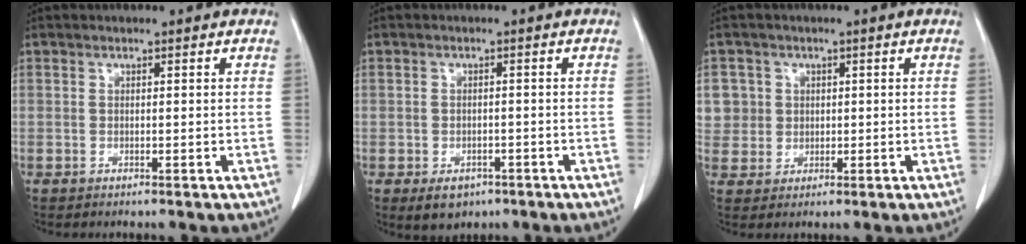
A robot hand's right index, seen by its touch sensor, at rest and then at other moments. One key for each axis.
{"total": 3.7, "fx": -2.0, "fy": 2.6, "fz": 1.6, "tx": -0.018, "ty": 0.001, "tz": -0.018}
{"total": 5.6, "fx": 1.5, "fy": 5.4, "fz": 0.1, "tx": 0.009, "ty": 0.013, "tz": 0.035}